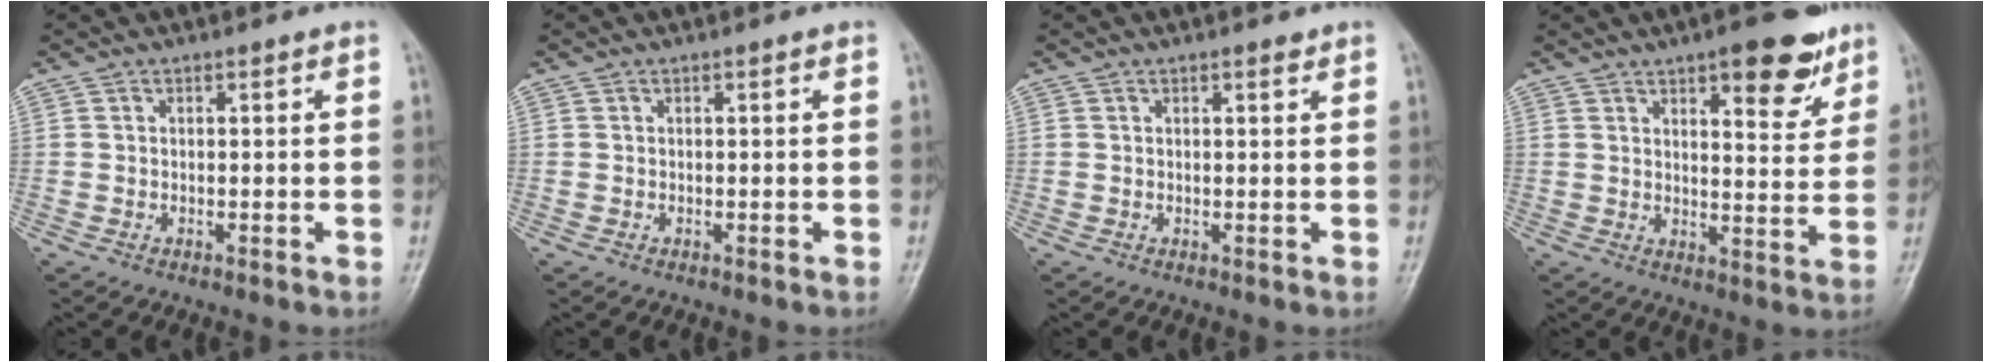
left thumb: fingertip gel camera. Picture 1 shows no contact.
{"total": 0.0}
{"total": 0.9, "force": [0.7, 0.3, 0.5], "torque": [-0.009, -0.004, 0.010]}
{"total": 11.3, "force": [7.0, 4.1, 7.9], "torque": [-0.072, -0.037, 0.093]}